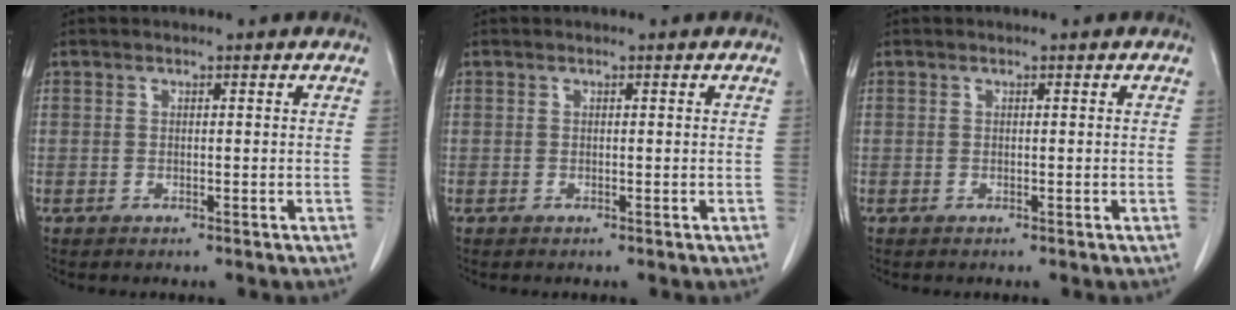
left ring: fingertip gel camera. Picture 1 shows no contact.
{"total": 0.0}
{"total": 0.0}